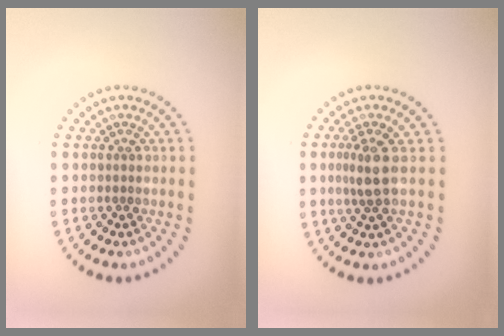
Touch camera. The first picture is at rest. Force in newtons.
{"total": 2.7, "press": 2.2, "slide": 1.6}